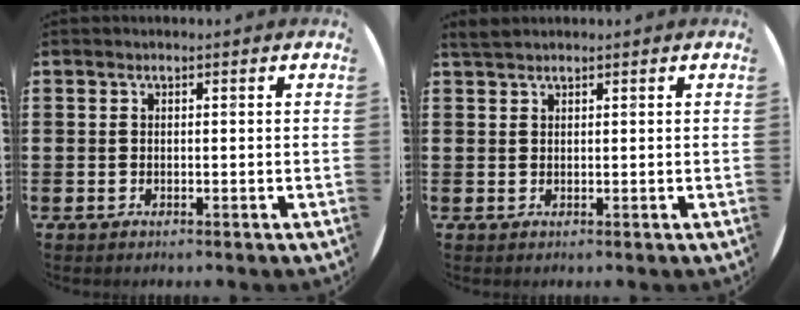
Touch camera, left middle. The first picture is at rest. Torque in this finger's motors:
{"motor_torque": [0.32, -0.09, -0.05, 0.00]}